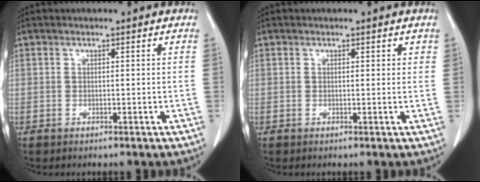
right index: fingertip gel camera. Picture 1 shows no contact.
{"total": 0.8, "force": [0.5, 0.4, 0.5], "torque": [-0.004, -0.001, 0.003]}